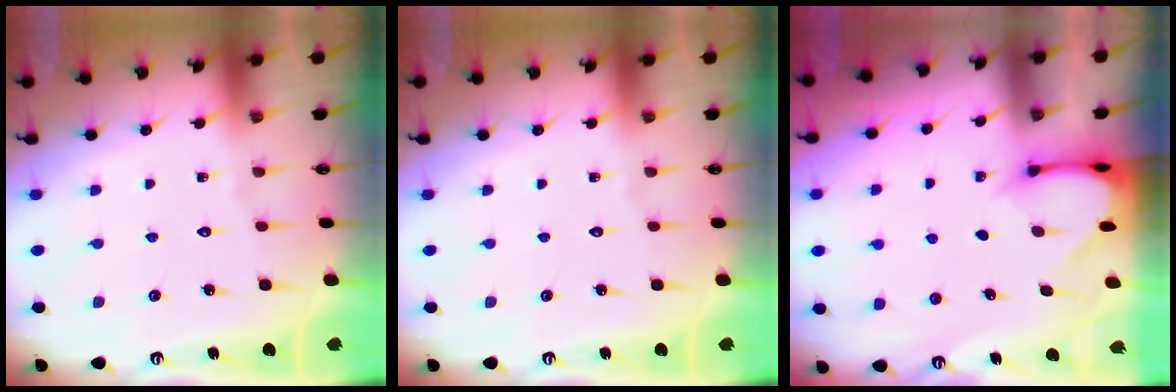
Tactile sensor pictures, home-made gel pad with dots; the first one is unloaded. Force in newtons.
{"total": 0.0}
{"total": 3.4, "press": 3.4, "slide": 0.3}